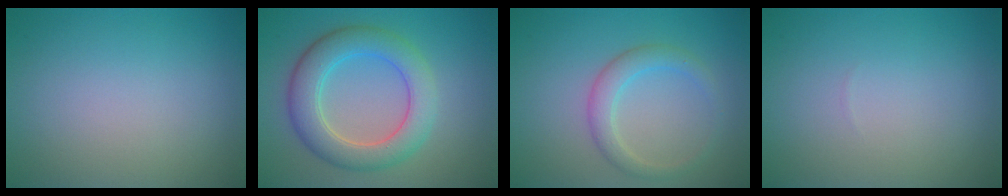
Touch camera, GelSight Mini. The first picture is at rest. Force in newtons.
{"total": 5.8, "press": 5.8, "slide": 0.3}
{"total": 2.7, "press": 2.6, "slide": 0.2}
{"total": 0.0}